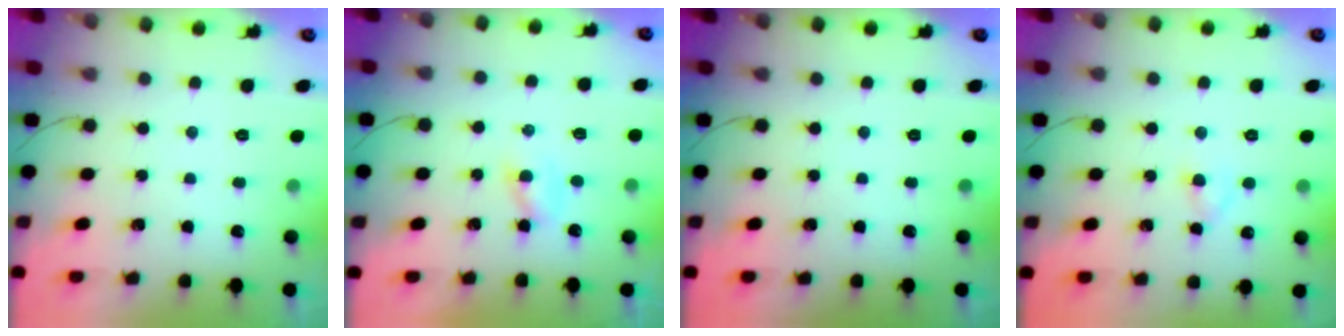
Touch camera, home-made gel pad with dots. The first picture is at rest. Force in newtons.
{"total": 1.6, "press": 1.4, "slide": 0.8}
{"total": 0.0}
{"total": 1.6, "press": 1.4, "slide": 0.8}